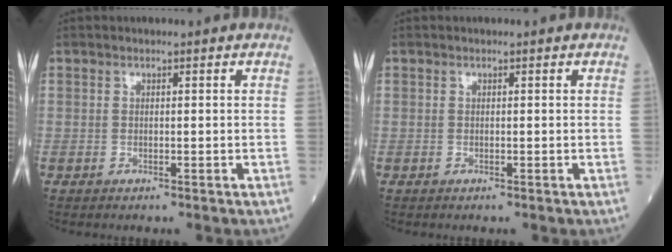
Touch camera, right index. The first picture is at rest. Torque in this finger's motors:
{"motor_torque": [0.01, 0.00, 0.00, 0.01]}